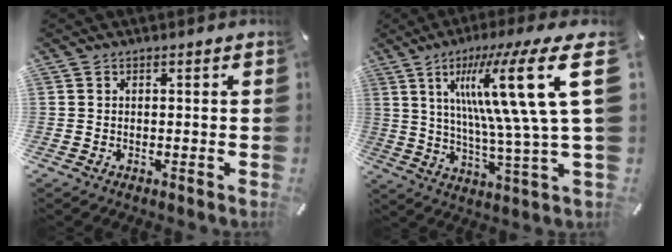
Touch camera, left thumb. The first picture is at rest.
{"total": 27.3, "force": [8.1, 5.5, 25.5], "torque": [-0.426, -0.035, 0.113]}